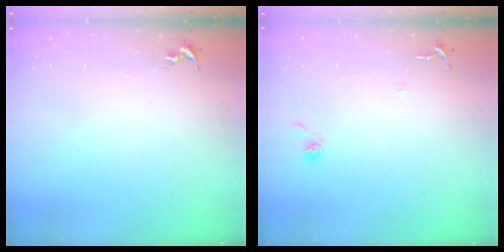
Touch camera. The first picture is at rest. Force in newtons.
{"total": 6.4, "press": 6.4, "slide": 0.4}